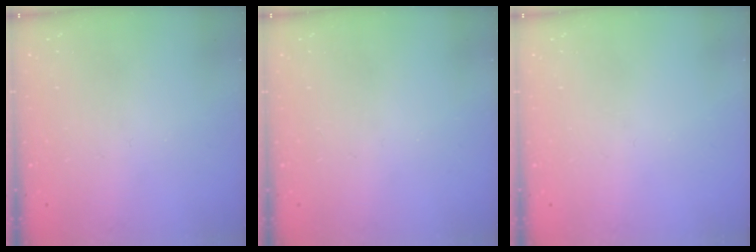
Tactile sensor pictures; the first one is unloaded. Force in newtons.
{"total": 0.0}
{"total": 0.0}